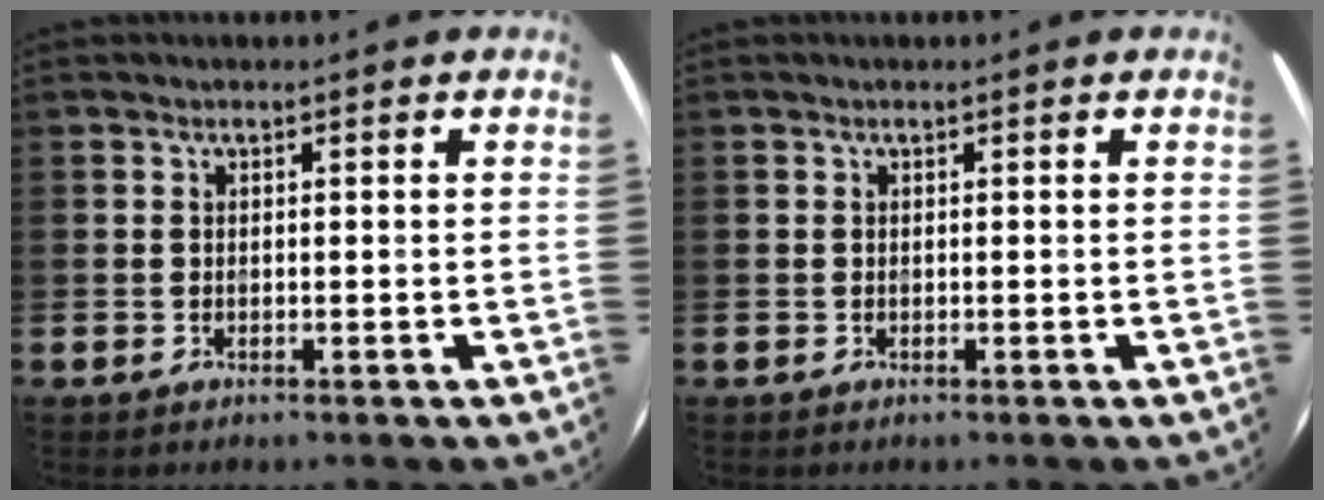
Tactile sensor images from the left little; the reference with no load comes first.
{"total": 0.0}